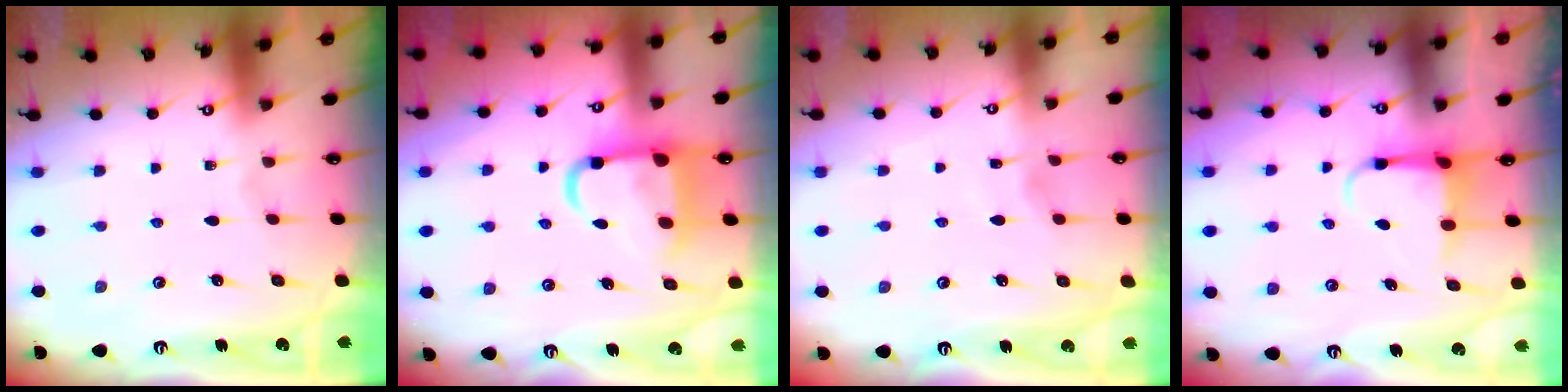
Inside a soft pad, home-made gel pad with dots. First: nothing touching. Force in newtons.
{"total": 11.2, "press": 11.1, "slide": 1.4}
{"total": 2.3, "press": 2.3, "slide": 0.3}
{"total": 4.0, "press": 4.0, "slide": 0.4}